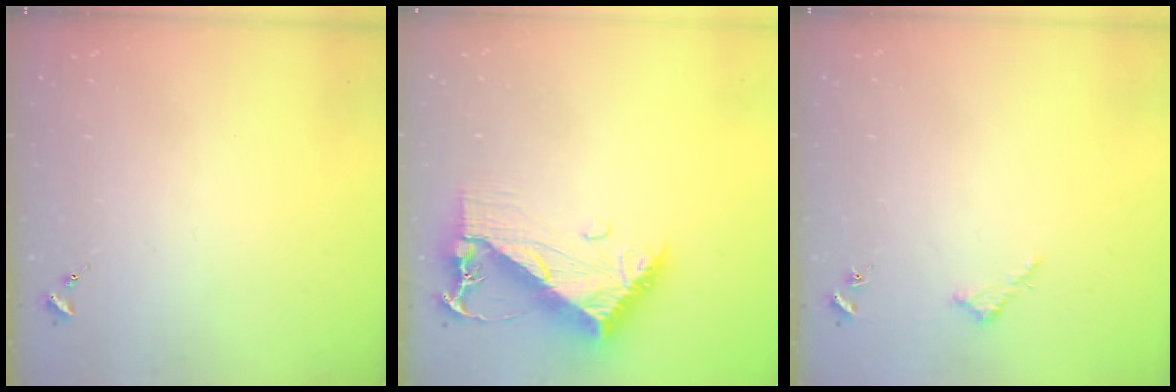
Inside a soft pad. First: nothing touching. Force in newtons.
{"total": 10.2, "press": 10.2, "slide": 1.0}
{"total": 2.6, "press": 2.6, "slide": 0.2}